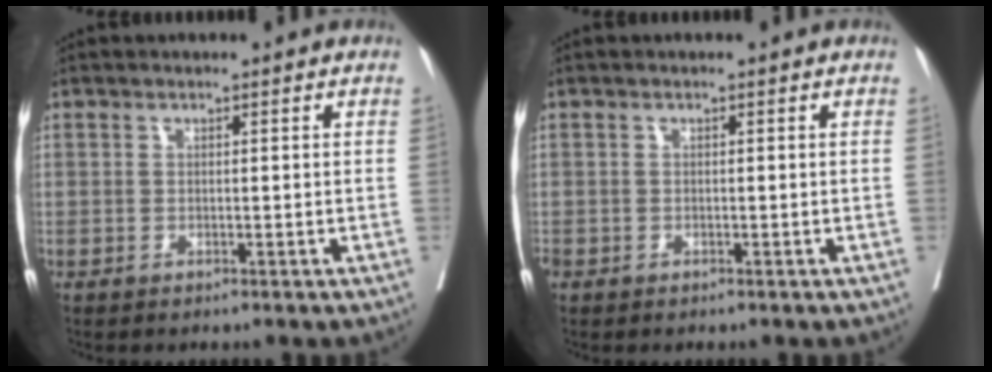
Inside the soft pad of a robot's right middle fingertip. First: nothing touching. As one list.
[{"total": 1.0, "force": [-0.5, 0.8, 0.3], "torque": [-0.010, 0.002, -0.009]}]